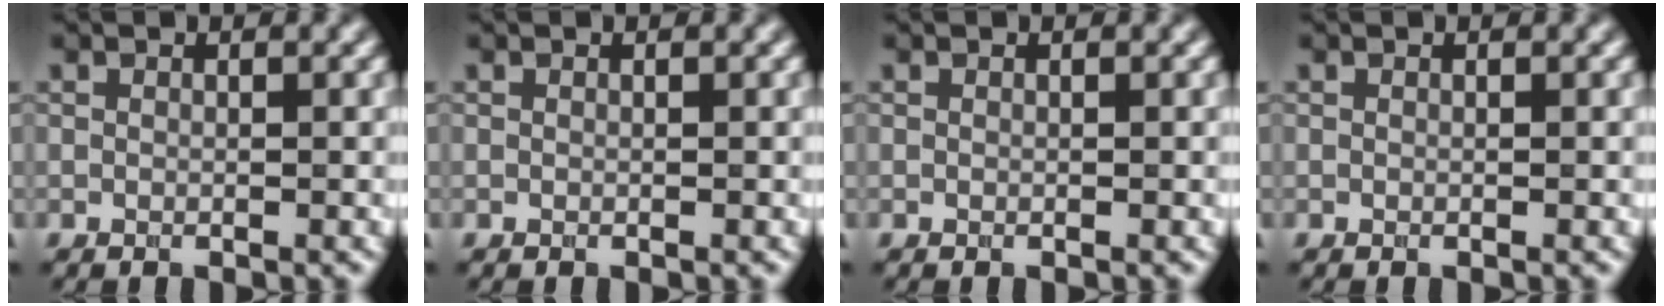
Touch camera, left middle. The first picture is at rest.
{"total": 0.0}
{"total": 0.0}
{"total": 0.0}